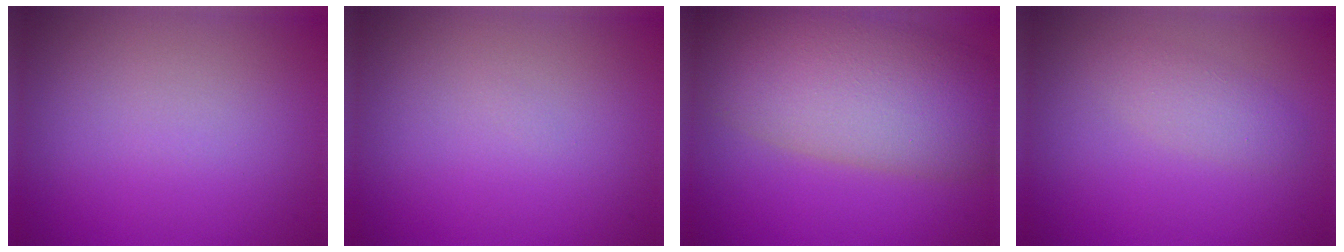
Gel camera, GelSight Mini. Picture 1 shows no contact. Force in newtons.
{"total": 0.0}
{"total": 10.7, "press": 10.7, "slide": 0.7}
{"total": 1.9, "press": 1.9, "slide": 0.1}